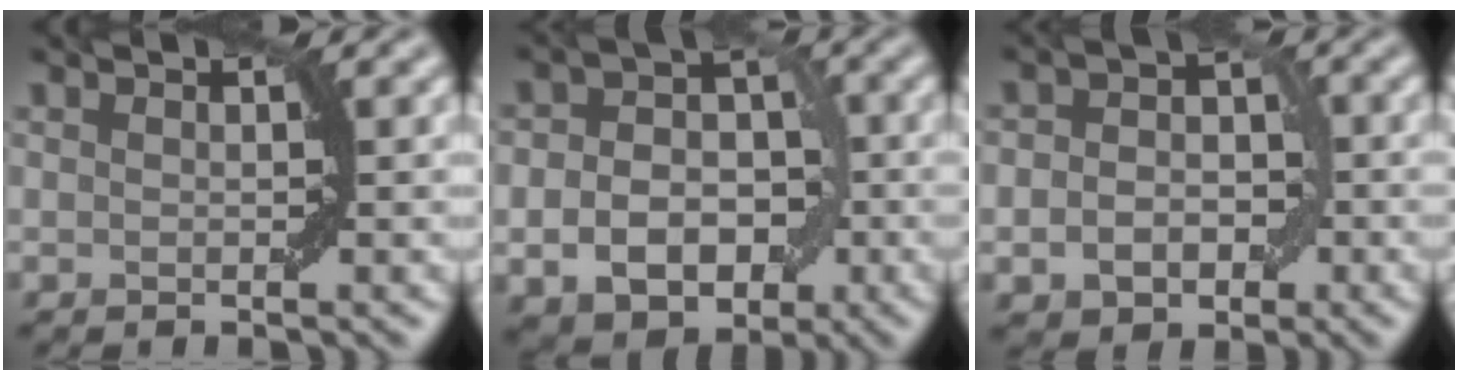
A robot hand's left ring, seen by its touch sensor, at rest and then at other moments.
{"total": 8.1, "force": [-2.2, 6.0, 4.9], "torque": [-0.052, -0.009, -0.045]}
{"total": 5.2, "force": [-1.3, 4.1, 2.9], "torque": [-0.016, -0.004, -0.031]}